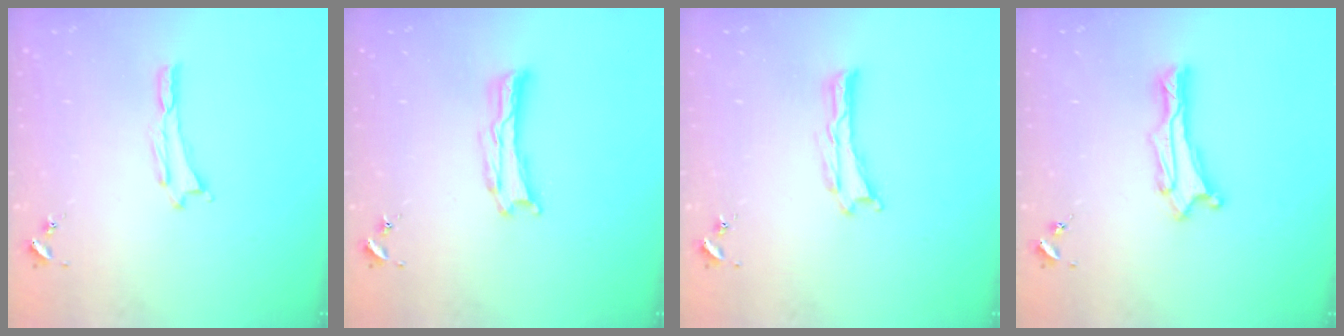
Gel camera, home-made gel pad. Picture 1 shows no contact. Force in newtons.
{"total": 0.8, "press": 0.8, "slide": 0.2}
{"total": 0.0}
{"total": 1.5, "press": 1.5, "slide": 0.1}